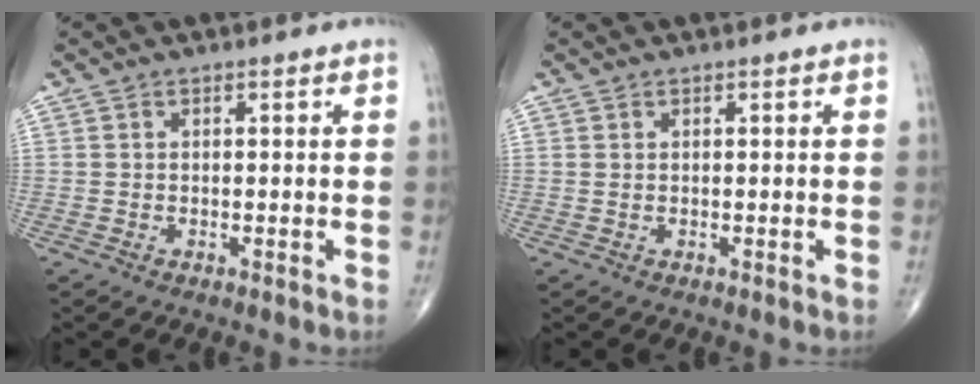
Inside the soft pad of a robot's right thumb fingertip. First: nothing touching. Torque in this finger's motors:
{"motor_torque": [-0.39, -0.22, -0.20, -0.13, 0.06]}